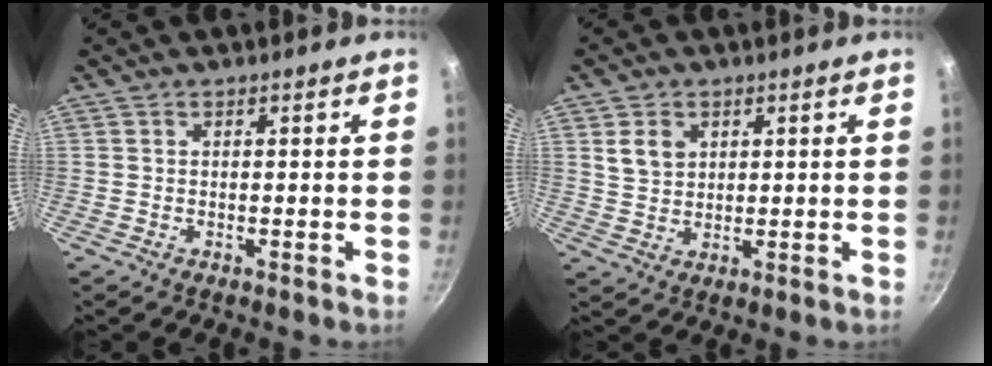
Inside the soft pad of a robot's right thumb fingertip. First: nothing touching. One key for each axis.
{"total": 4.8, "fx": 2.0, "fy": 3.6, "fz": 2.4, "tx": -0.030, "ty": -0.011, "tz": 0.042}